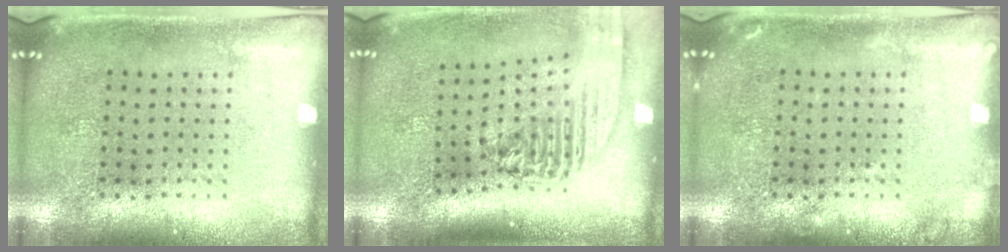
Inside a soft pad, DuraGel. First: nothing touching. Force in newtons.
{"total": 2.3, "press": 1.7, "slide": 1.5}
{"total": 1.0, "press": 1.0, "slide": 0.3}